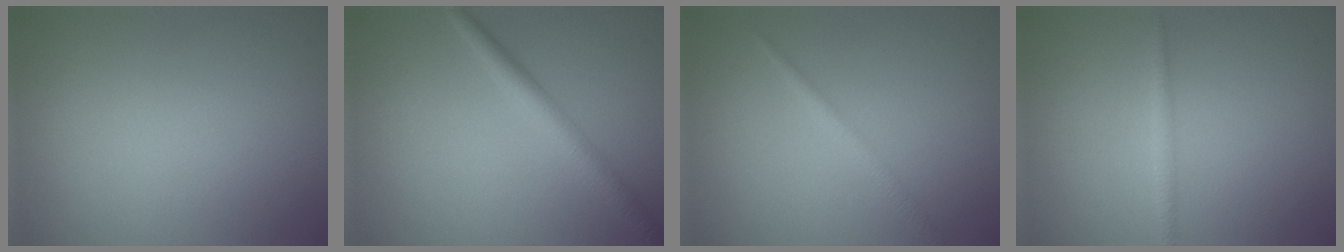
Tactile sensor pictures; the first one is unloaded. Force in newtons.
{"total": 3.0, "press": 3.0, "slide": 0.1}
{"total": 1.4, "press": 1.4, "slide": 0.0}
{"total": 1.0, "press": 1.0, "slide": 0.0}